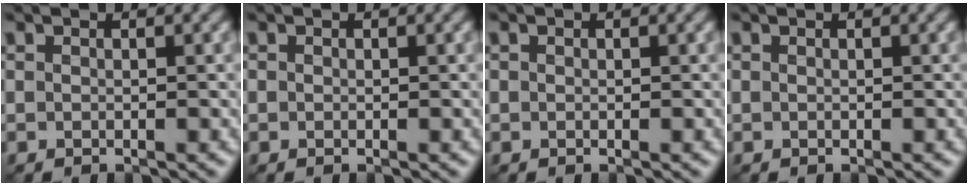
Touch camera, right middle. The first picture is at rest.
{"total": 0.0}
{"total": 0.0}
{"total": 0.0}